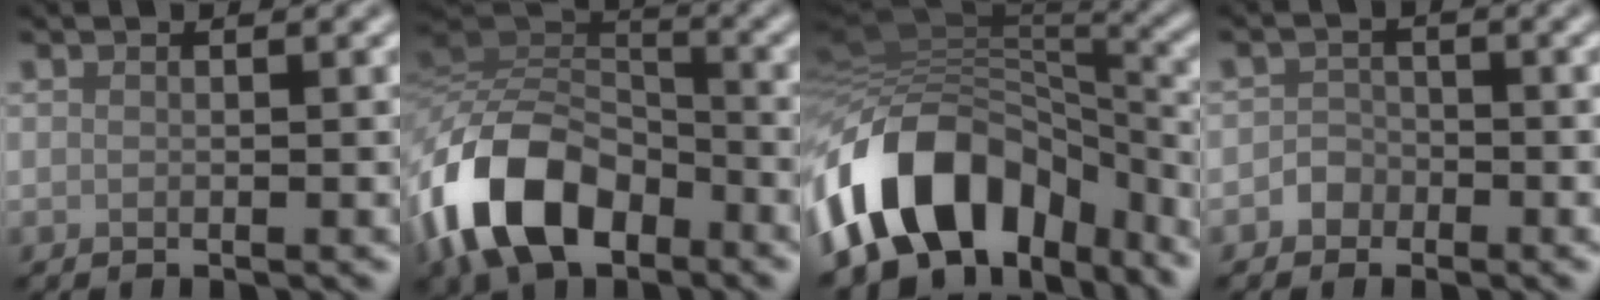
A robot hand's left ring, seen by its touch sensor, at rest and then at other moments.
{"total": 10.5, "force": [-5.5, 6.1, 6.5], "torque": [-0.128, 0.004, -0.120]}
{"total": 13.5, "force": [-7.2, 8.5, 7.7], "torque": [-0.148, 0.019, -0.129]}
{"total": 1.5, "force": [-0.9, 1.2, 0.1], "torque": [0.008, 0.007, -0.019]}